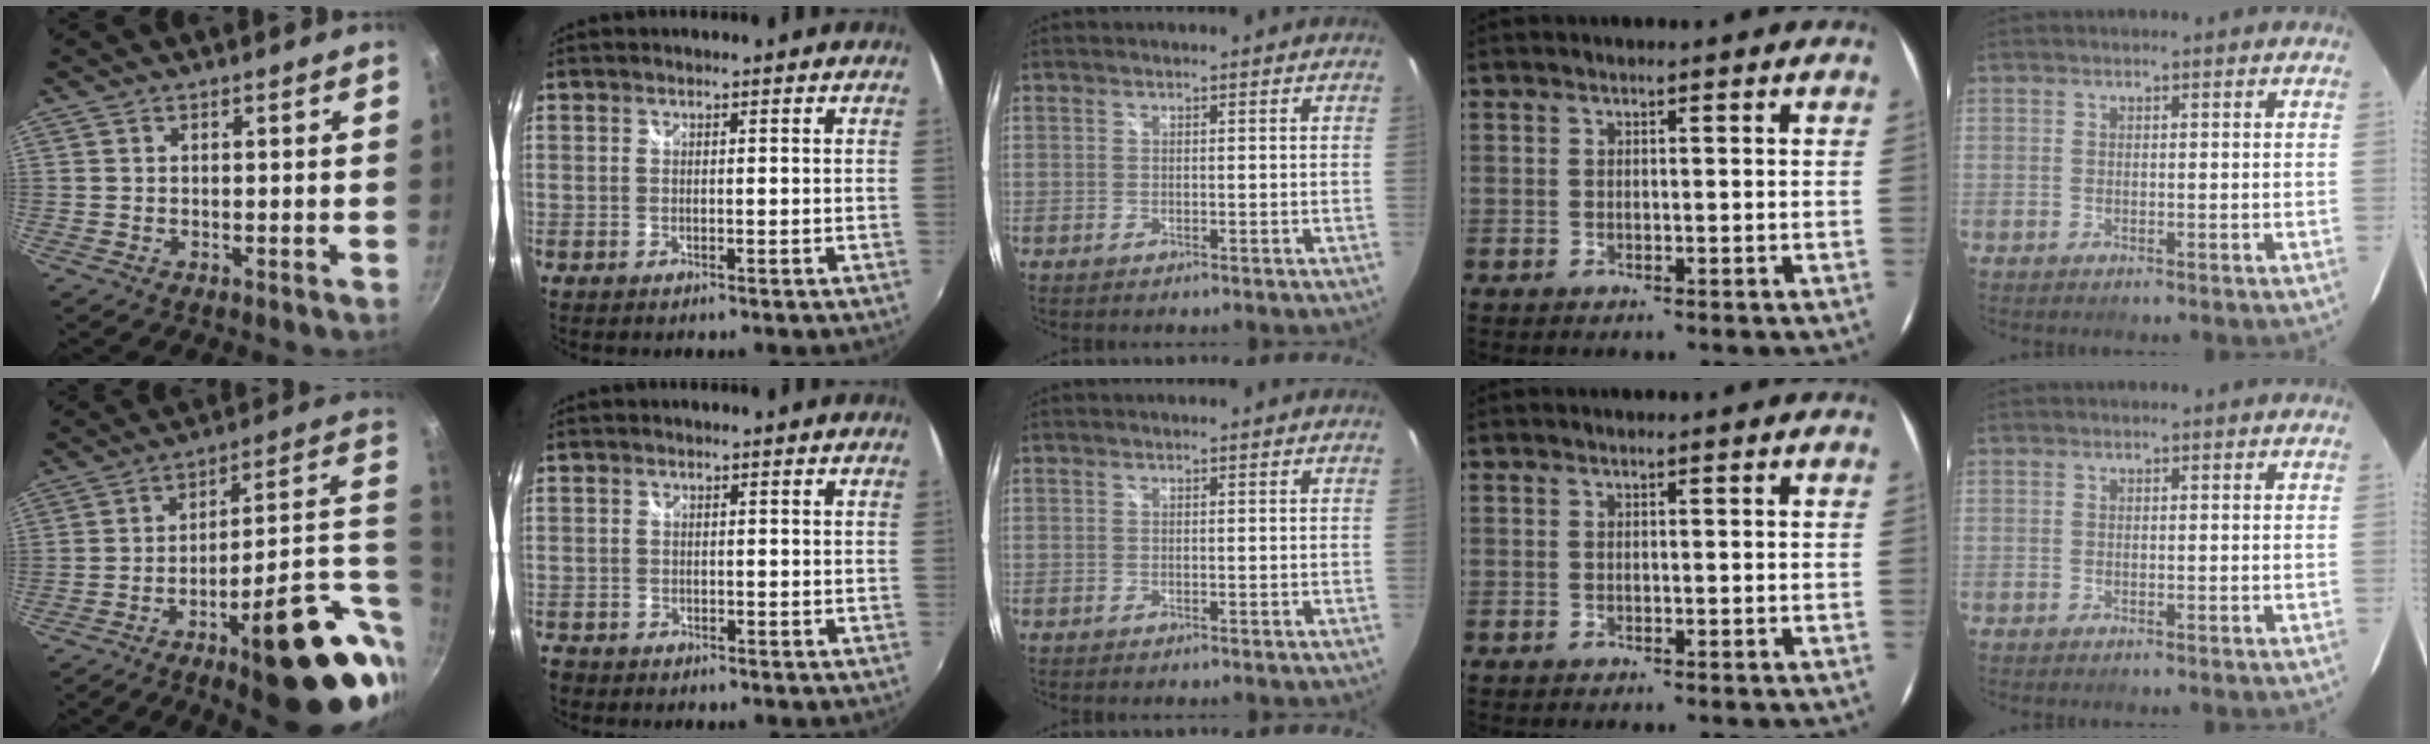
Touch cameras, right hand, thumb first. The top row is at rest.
{"thumb": {"total": 26.9, "force": [-5.5, 10.0, 24.3], "torque": [-0.297, 0.012, -0.067]}, "index": {"total": 2.1, "force": [-1.6, 1.5, 0.0], "torque": [-0.009, 0.002, -0.030]}}